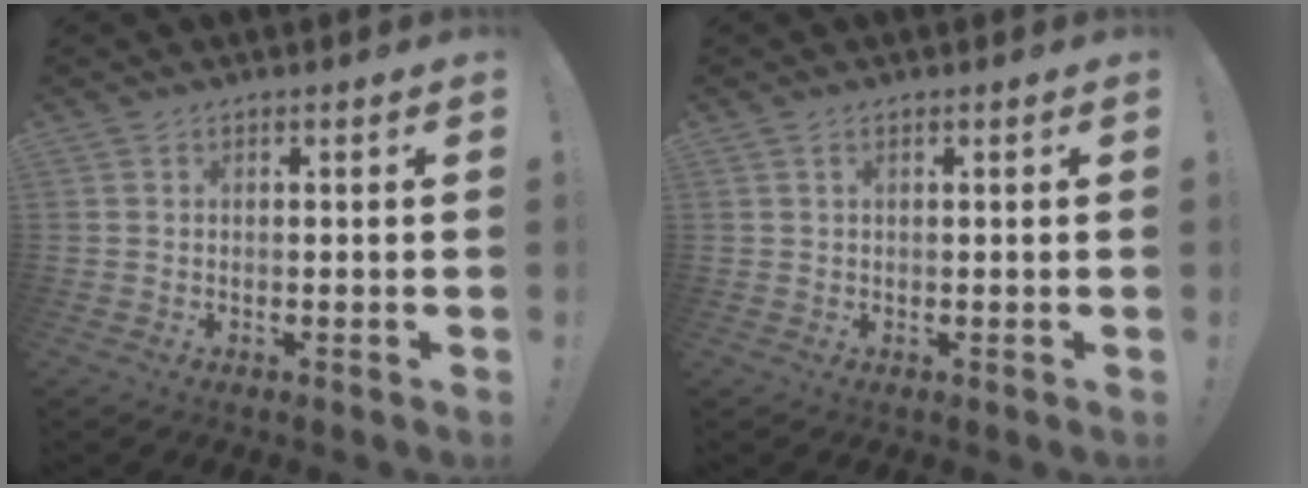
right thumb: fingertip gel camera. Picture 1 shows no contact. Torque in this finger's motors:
{"motor_torque": [-0.13, 0.06, -0.13, 0.08, 0.00]}